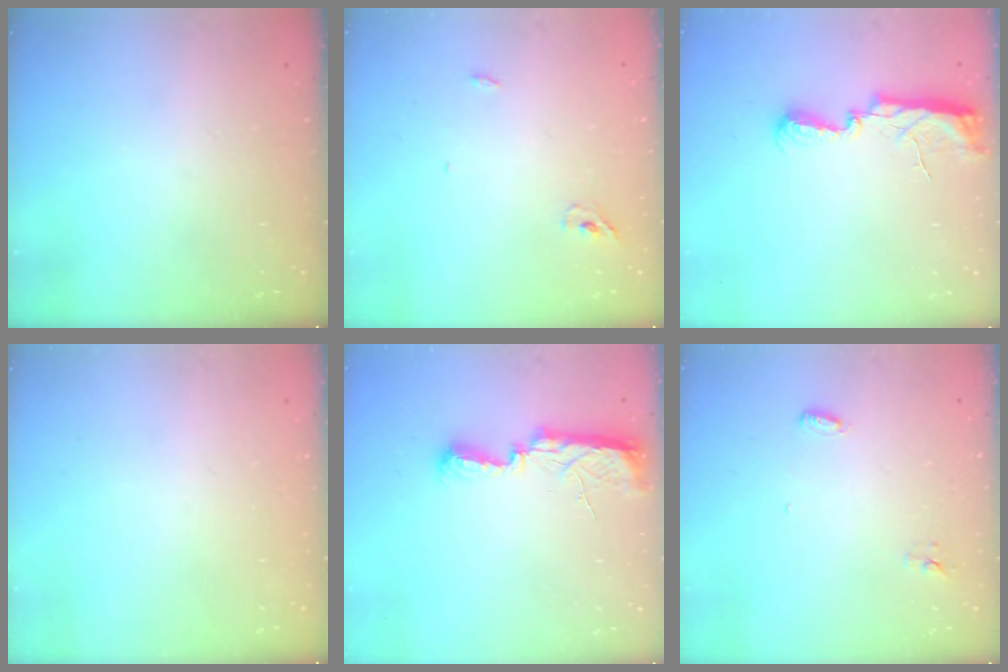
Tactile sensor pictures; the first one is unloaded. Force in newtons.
{"total": 2.1, "press": 1.9, "slide": 1.0}
{"total": 8.9, "press": 8.2, "slide": 3.4}
{"total": 0.0}
{"total": 10.4, "press": 8.9, "slide": 5.4}
{"total": 3.9, "press": 3.7, "slide": 1.0}